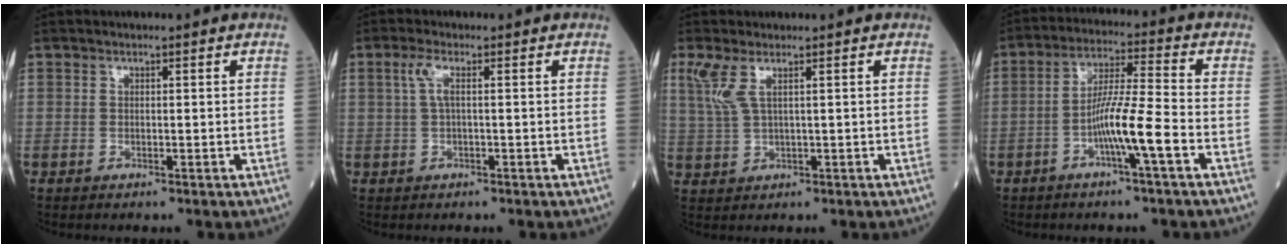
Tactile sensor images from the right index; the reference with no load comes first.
{"total": 2.5, "force": [0.6, 0.4, 2.4], "torque": [-0.059, 0.012, 0.014]}
{"total": 3.8, "force": [1.8, 0.7, 3.3], "torque": [-0.091, 0.008, 0.048]}
{"total": 8.4, "force": [-3.3, -0.6, 7.7], "torque": [-0.146, 0.006, -0.062]}